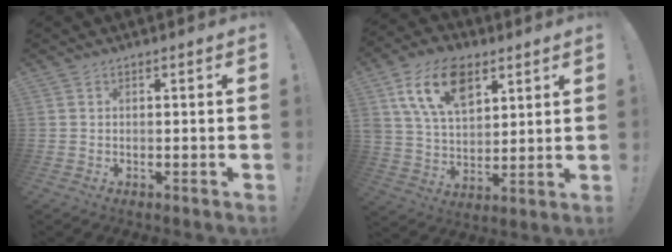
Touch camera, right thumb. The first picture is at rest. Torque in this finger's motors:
{"motor_torque": [1.85, 3.13, 0.72, -0.21, 0.13]}